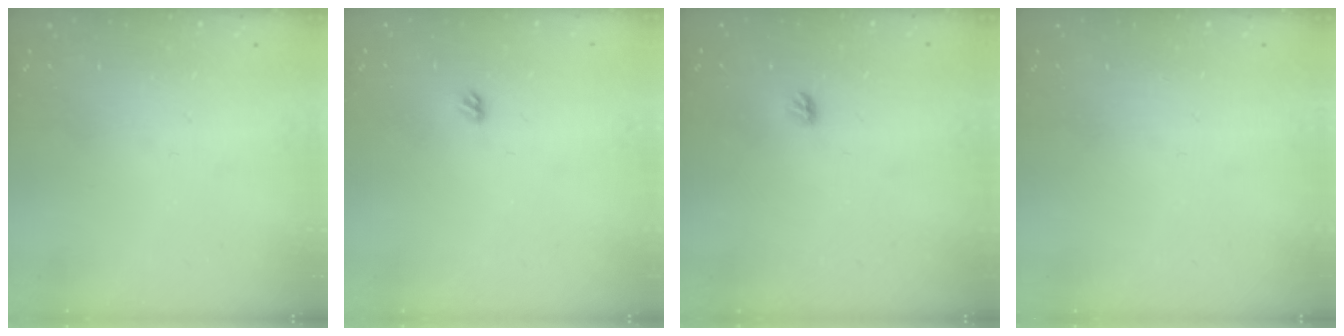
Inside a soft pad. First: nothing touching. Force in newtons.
{"total": 3.4, "press": 3.3, "slide": 0.8}
{"total": 5.1, "press": 5.1, "slide": 0.5}
{"total": 0.0}